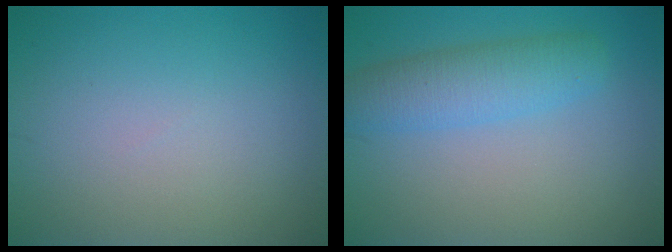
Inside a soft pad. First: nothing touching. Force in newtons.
{"total": 3.9, "press": 3.9, "slide": 0.1}